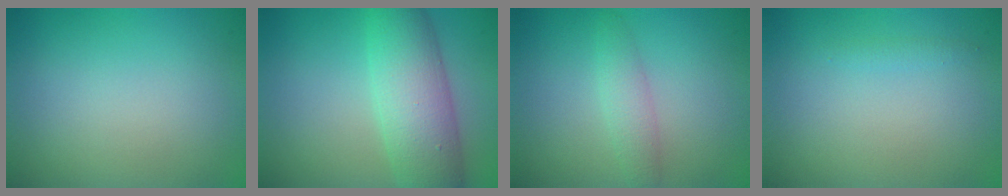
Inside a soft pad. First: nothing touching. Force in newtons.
{"total": 7.1, "press": 7.1, "slide": 0.1}
{"total": 2.0, "press": 2.0, "slide": 0.1}
{"total": 0.5, "press": 0.5, "slide": 0.0}